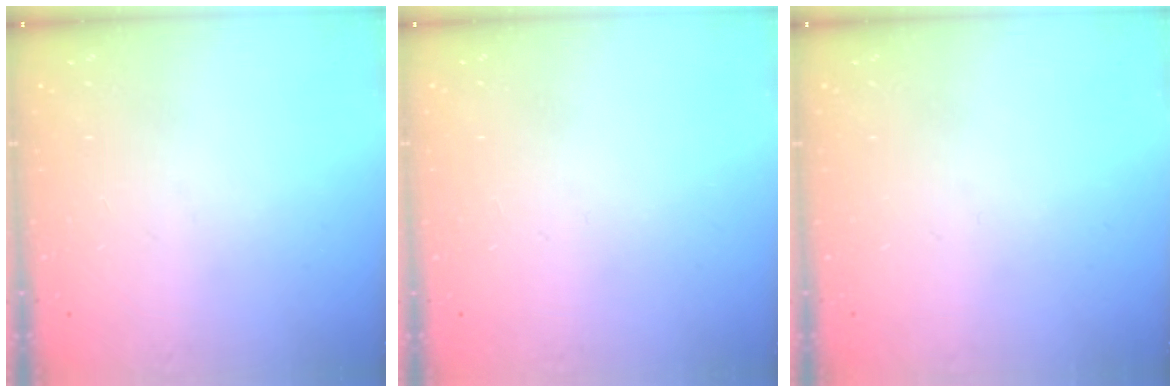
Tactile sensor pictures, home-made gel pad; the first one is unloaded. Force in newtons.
{"total": 0.0}
{"total": 0.0}